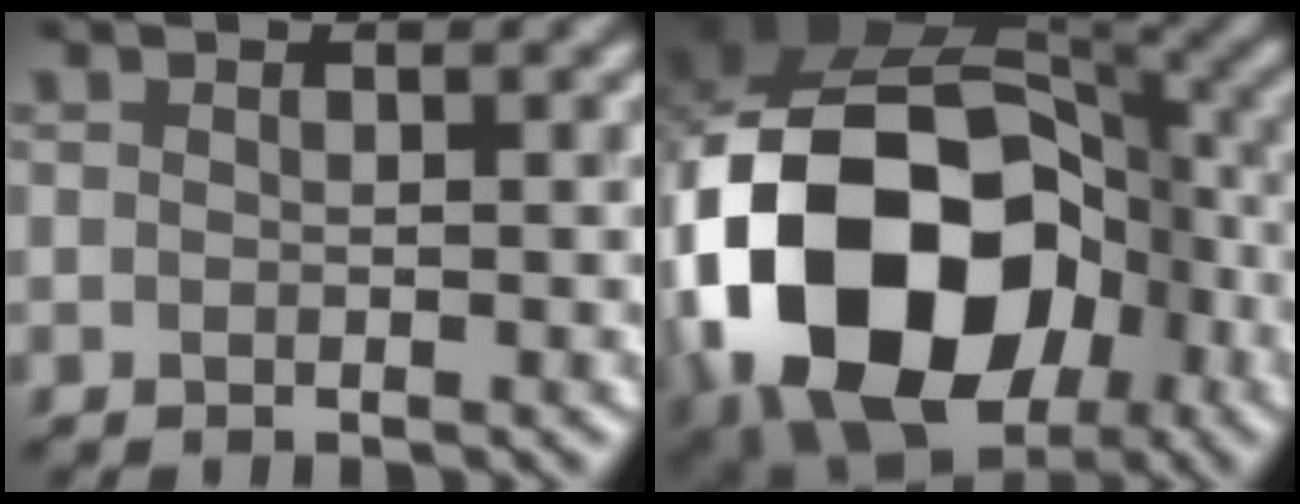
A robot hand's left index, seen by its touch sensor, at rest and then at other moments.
{"total": 19.6, "force": [-4.5, 14.5, 12.3], "torque": [-0.234, -0.035, -0.054]}